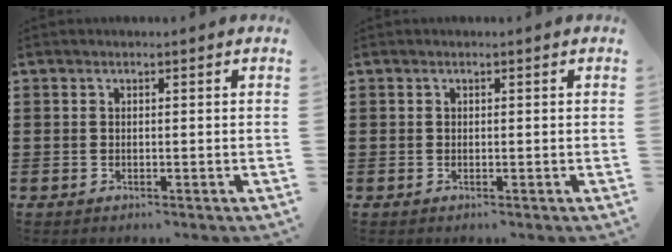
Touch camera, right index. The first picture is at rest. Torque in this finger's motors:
{"motor_torque": [0.81, 0.75, 0.02, 0.02]}